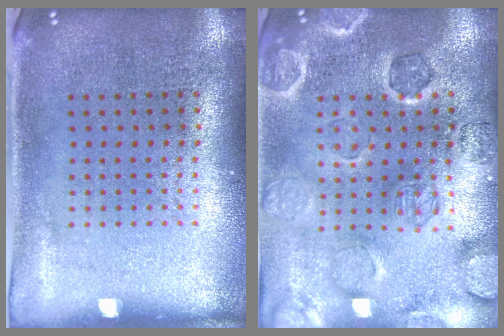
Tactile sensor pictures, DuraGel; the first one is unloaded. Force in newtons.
{"total": 1.6, "press": 1.6, "slide": 0.2}